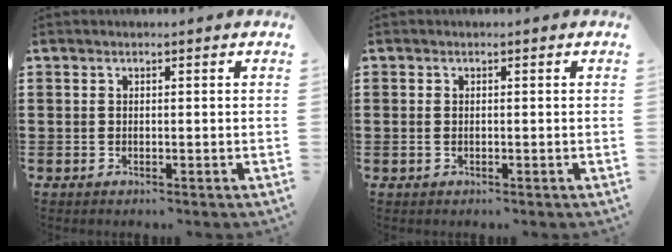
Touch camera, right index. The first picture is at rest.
{"total": 0.7, "force": [-0.1, 0.4, 0.6], "torque": [-0.013, 0.002, -0.003]}